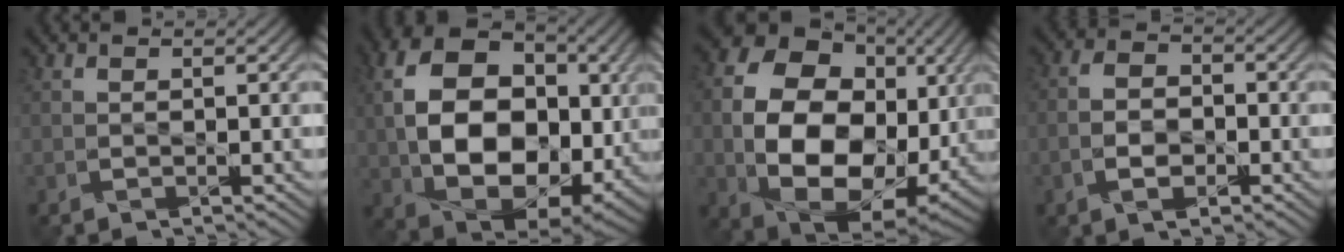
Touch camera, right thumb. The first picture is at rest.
{"total": 16.4, "force": [0.6, 11.6, 11.6], "torque": [-0.227, -0.007, 0.017]}
{"total": 18.1, "force": [-0.1, 13.4, 12.2], "torque": [-0.258, -0.045, 0.018]}
{"total": 4.7, "force": [-1.7, 2.8, 3.3], "torque": [-0.053, -0.002, -0.041]}